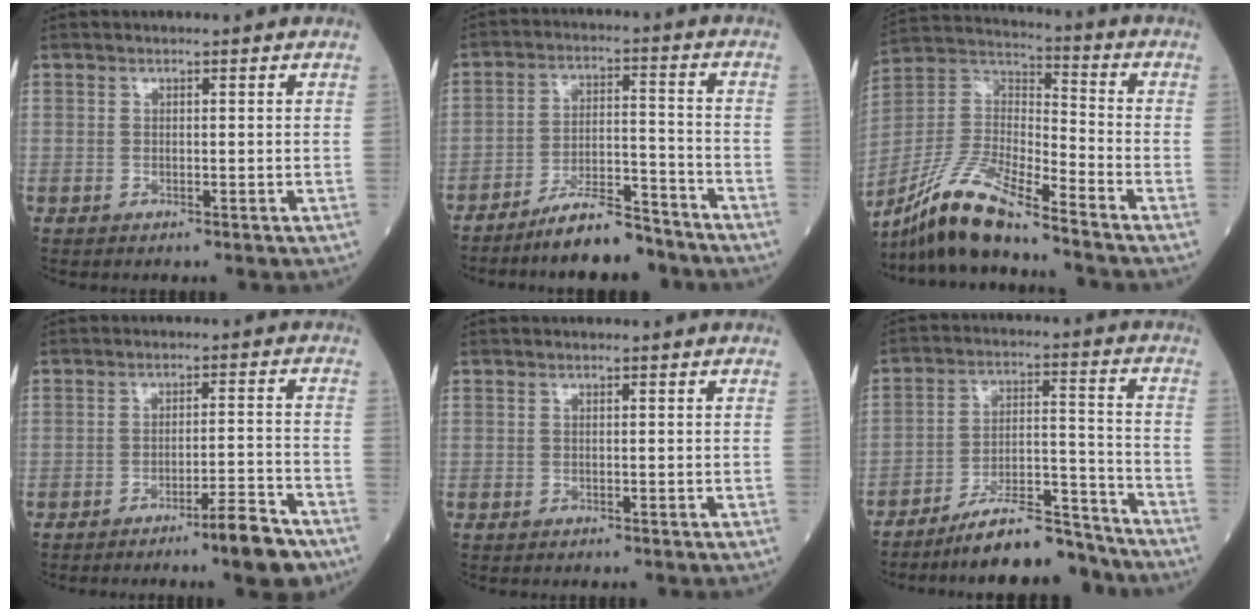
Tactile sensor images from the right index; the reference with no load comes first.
{"total": 9.0, "force": [-7.8, 1.7, 4.0], "torque": [-0.067, 0.004, -0.137]}
{"total": 13.6, "force": [-11.2, 1.2, 7.6], "torque": [-0.160, -0.003, -0.211]}
{"total": 6.6, "force": [-4.8, 0.2, 4.6], "torque": [-0.059, -0.003, -0.075]}
{"total": 0.0}
{"total": 11.6, "force": [-10.7, 1.8, 4.3], "torque": [-0.062, 0.022, -0.183]}